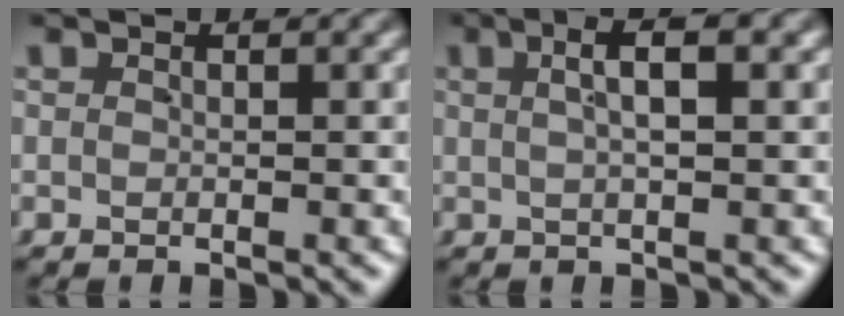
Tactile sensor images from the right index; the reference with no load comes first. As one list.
[{"total": 3.6, "force": [1.3, 0.6, 3.3], "torque": [-0.042, 0.016, 0.021]}]